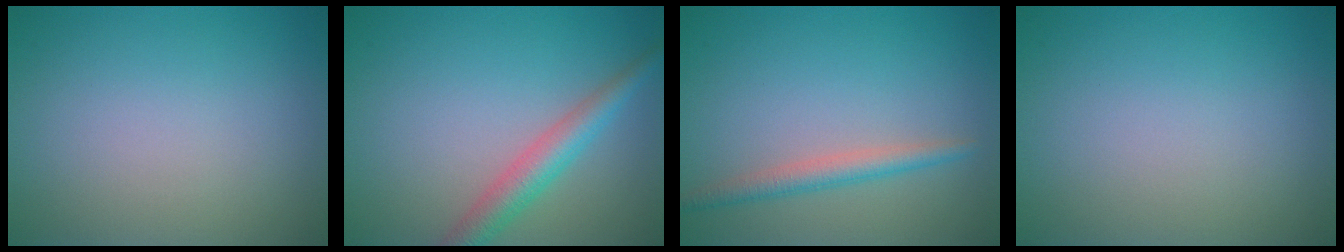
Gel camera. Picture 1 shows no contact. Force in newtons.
{"total": 3.4, "press": 3.4, "slide": 0.1}
{"total": 2.3, "press": 2.3, "slide": 0.1}
{"total": 0.0}